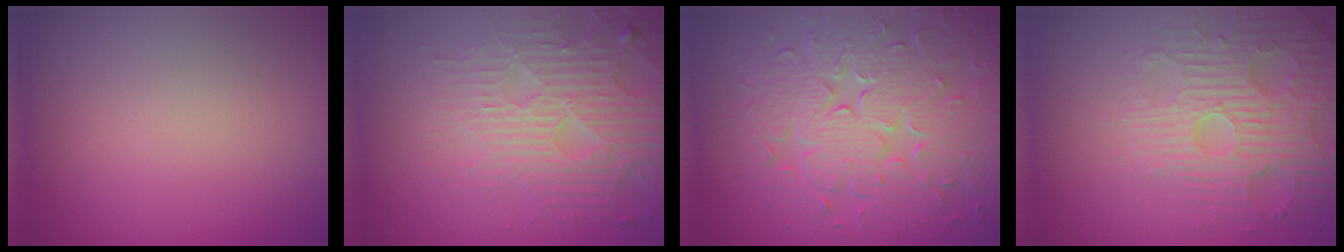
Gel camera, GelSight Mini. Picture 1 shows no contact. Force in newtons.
{"total": 4.6, "press": 4.4, "slide": 1.4}
{"total": 8.7, "press": 6.4, "slide": 6.0}
{"total": 5.0, "press": 4.1, "slide": 2.9}